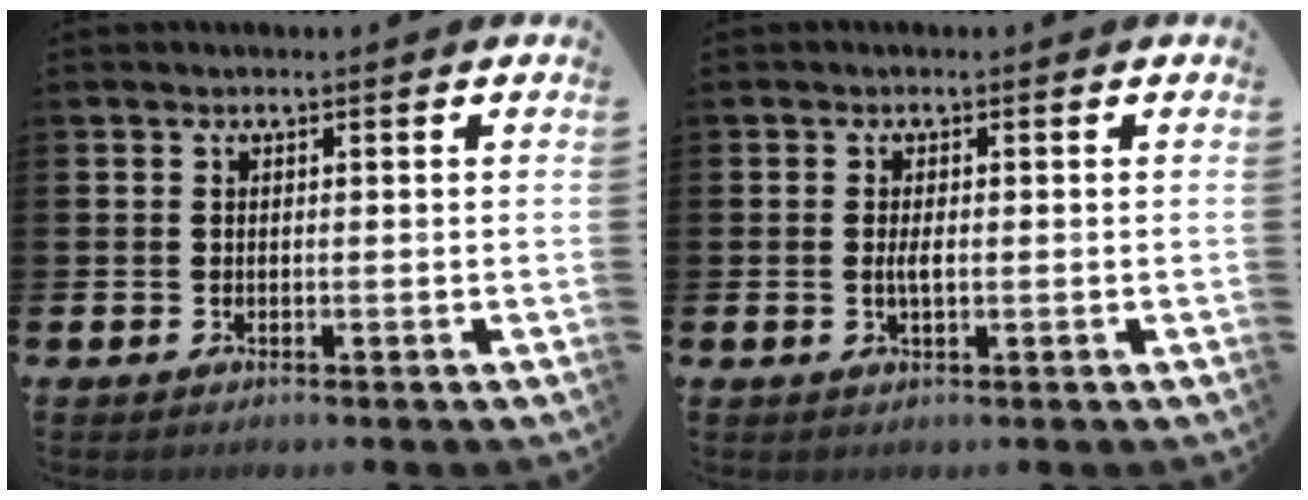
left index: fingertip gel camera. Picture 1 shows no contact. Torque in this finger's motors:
{"motor_torque": [0.53, 0.12, 0.07, 0.08]}